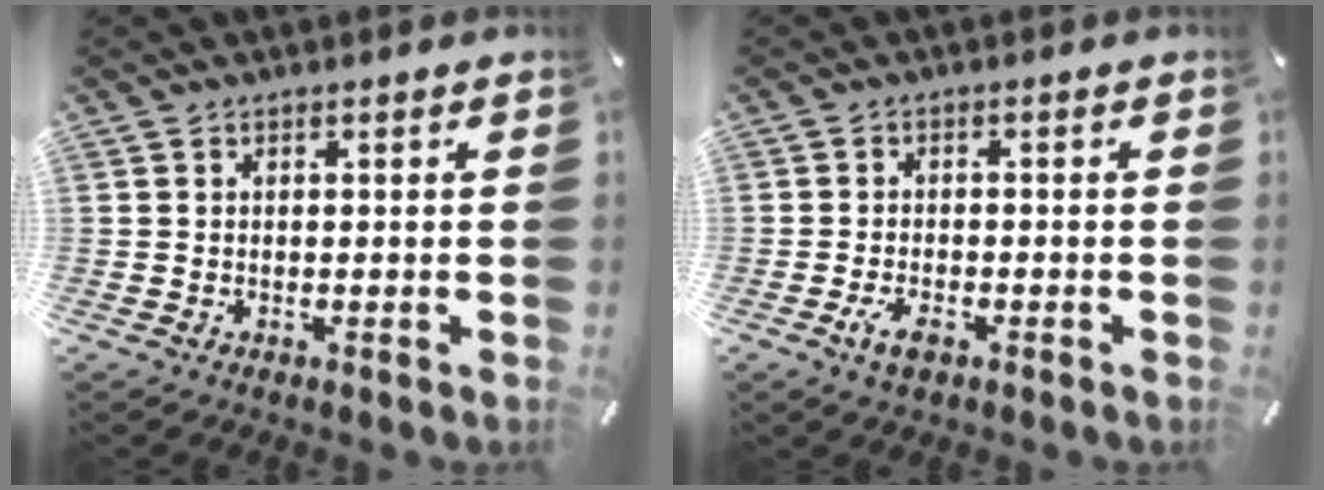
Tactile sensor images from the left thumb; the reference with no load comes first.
{"total": 3.5, "force": [-1.9, 1.6, 2.4], "torque": [-0.051, 0.004, -0.036]}